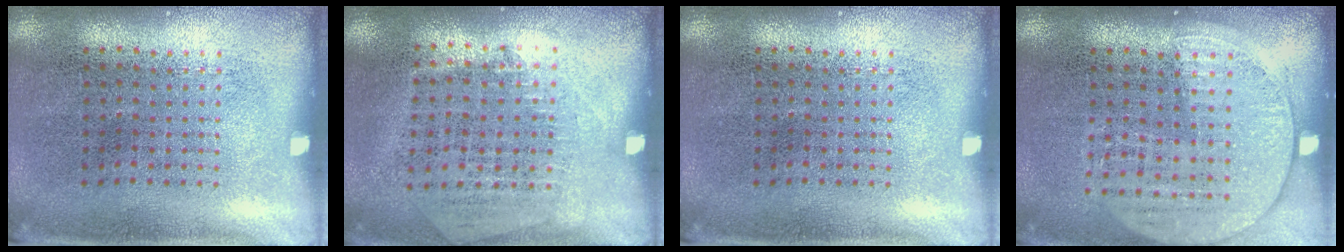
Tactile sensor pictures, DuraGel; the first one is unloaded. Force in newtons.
{"total": 1.3, "press": 1.1, "slide": 0.6}
{"total": 0.0}
{"total": 1.5, "press": 1.4, "slide": 0.5}